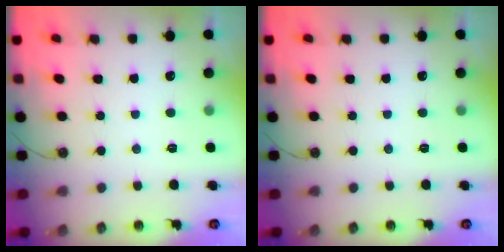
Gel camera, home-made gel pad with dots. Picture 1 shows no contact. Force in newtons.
{"total": 0.0}